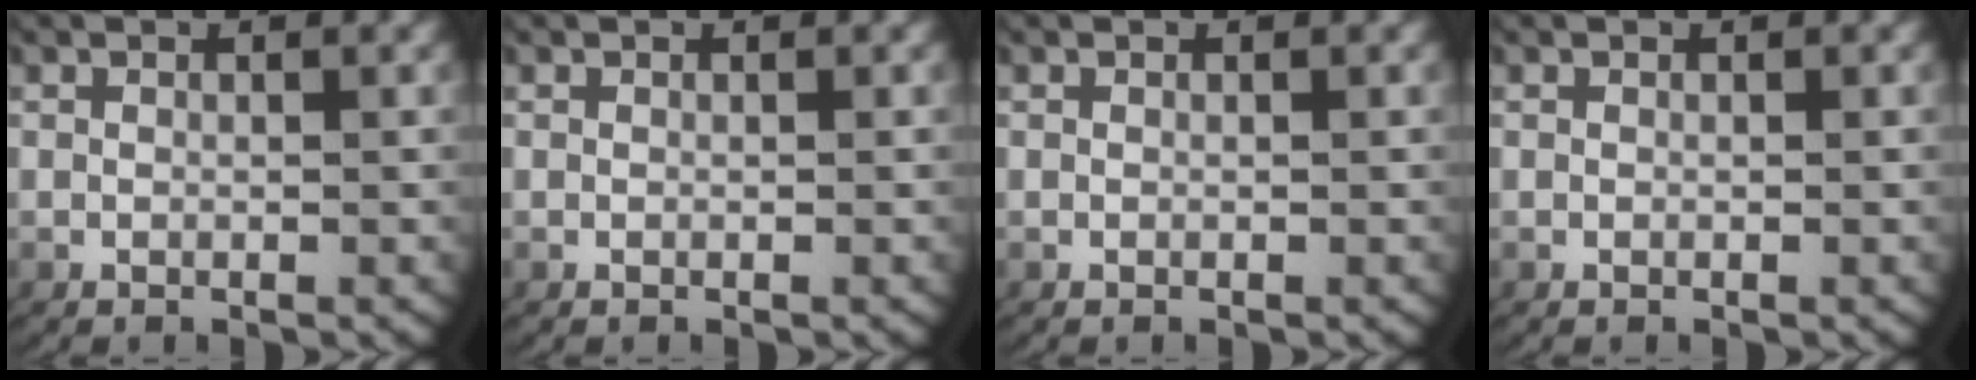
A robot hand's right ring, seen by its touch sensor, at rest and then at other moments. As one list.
[{"total": 0.0}, {"total": 0.0}, {"total": 0.0}]